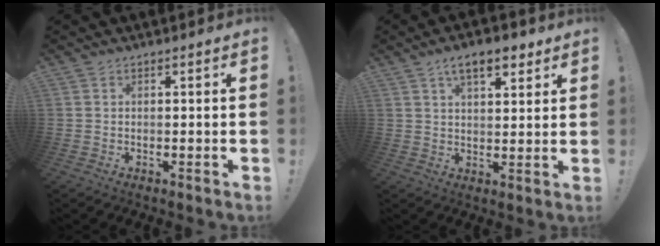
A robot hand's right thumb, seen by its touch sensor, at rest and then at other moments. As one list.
[{"total": 8.9, "force": [5.4, 3.7, 6.1], "torque": [-0.087, -0.016, 0.093]}]